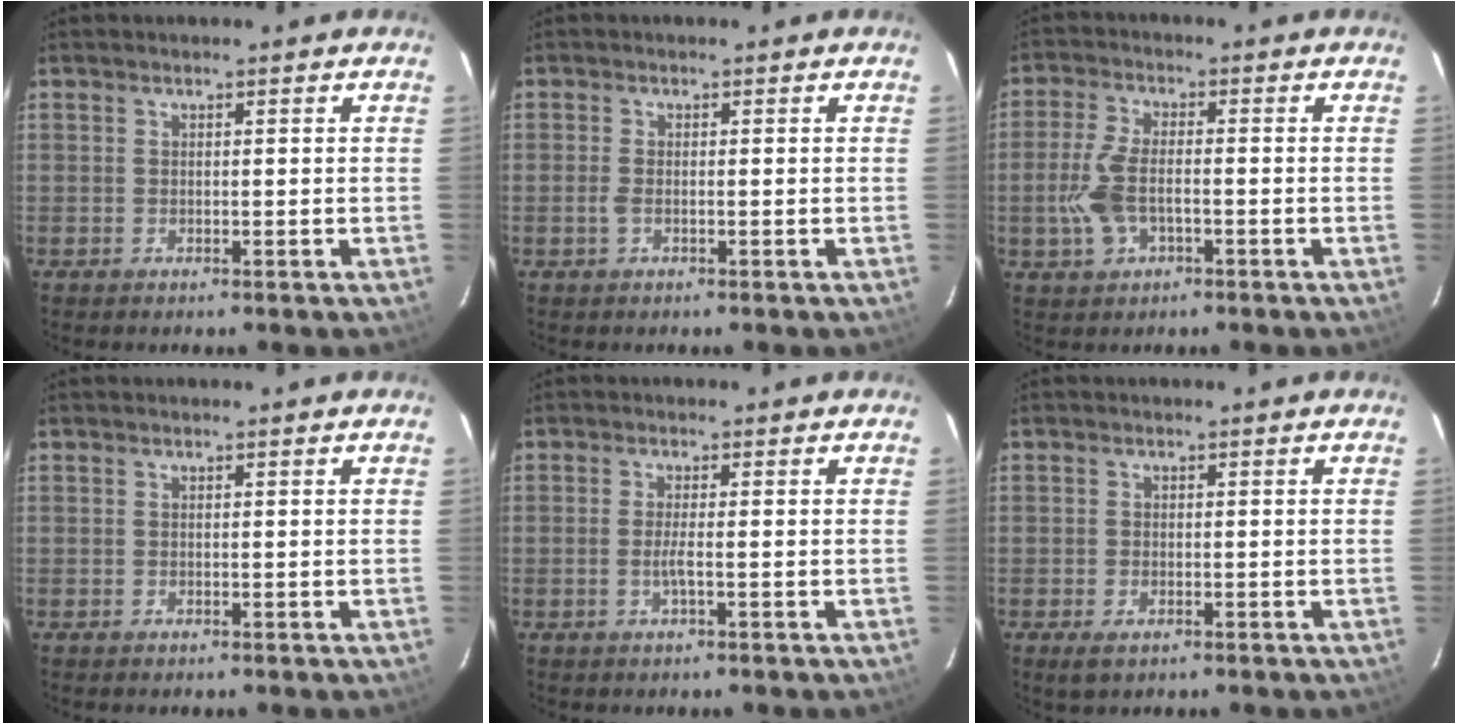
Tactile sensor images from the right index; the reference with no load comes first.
{"total": 1.4, "force": [-0.6, 0.4, 1.3], "torque": [-0.030, -0.001, -0.011]}
{"total": 7.3, "force": [-2.1, 3.6, 6.0], "torque": [-0.137, 0.002, -0.039]}
{"total": 0.0}
{"total": 2.1, "force": [-0.7, -0.3, 1.9], "torque": [-0.038, -0.001, -0.013]}
{"total": 2.6, "force": [-1.4, 1.4, 1.6], "torque": [-0.032, -0.008, -0.023]}